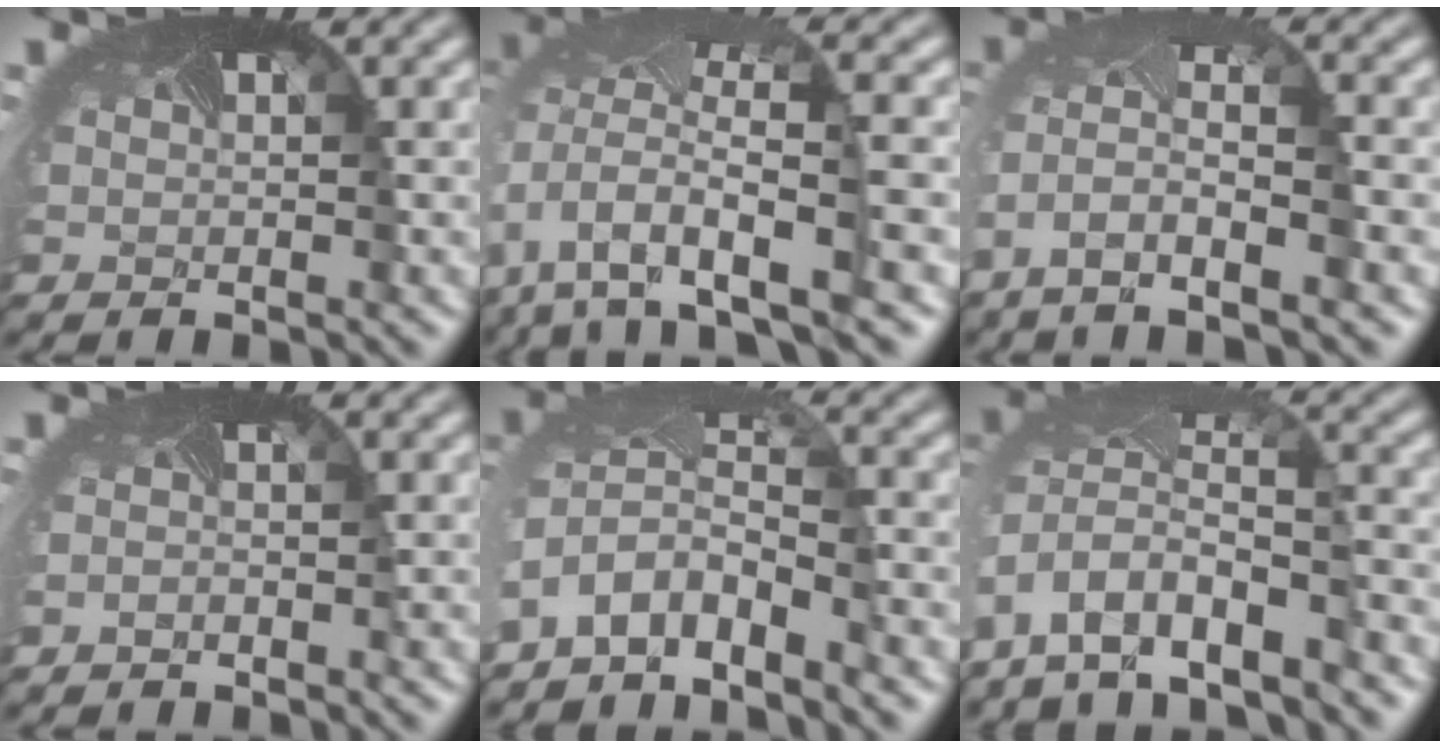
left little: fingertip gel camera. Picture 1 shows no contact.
{"total": 11.0, "force": [-4.4, 4.7, 9.0], "torque": [-0.198, -0.019, -0.057]}
{"total": 6.6, "force": [-3.5, 2.2, 5.2], "torque": [-0.123, -0.017, -0.061]}
{"total": 1.1, "force": [-1.1, -0.2, 0.2], "torque": [-0.012, -0.008, -0.021]}
{"total": 5.4, "force": [-3.8, 2.1, 3.2], "torque": [-0.069, -0.011, -0.075]}
{"total": 7.6, "force": [-5.9, 2.7, 3.9], "torque": [-0.082, -0.020, -0.101]}